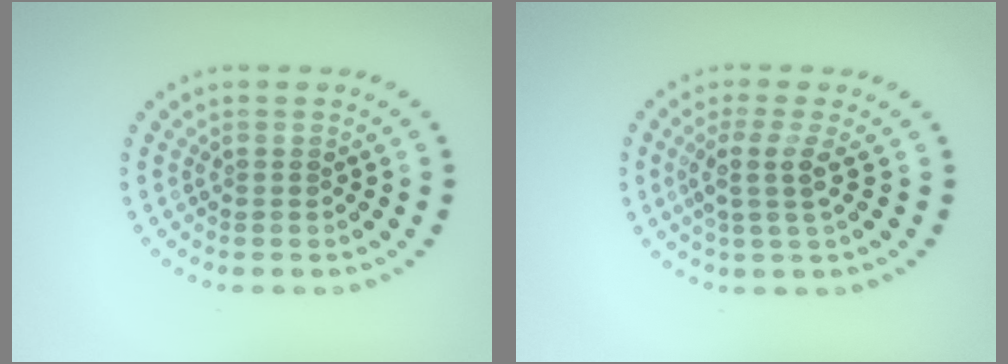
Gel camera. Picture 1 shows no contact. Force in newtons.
{"total": 2.4, "press": 1.8, "slide": 1.5}